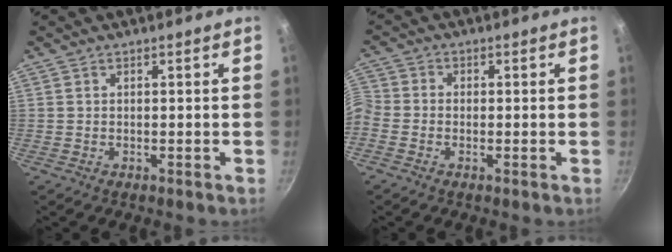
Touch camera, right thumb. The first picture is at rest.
{"total": 4.7, "force": [-1.8, 3.7, 2.2], "torque": [-0.059, 0.015, -0.054]}